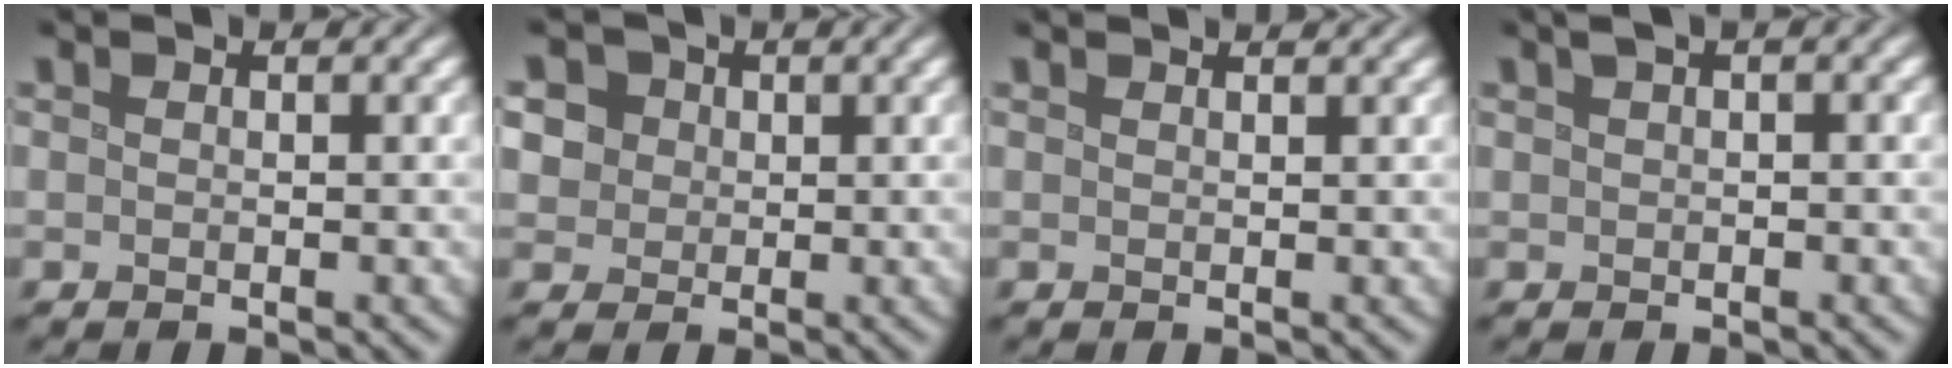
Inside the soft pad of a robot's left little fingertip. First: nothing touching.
{"total": 5.4, "force": [2.3, 4.3, 2.3], "torque": [-0.051, 0.022, 0.025]}
{"total": 1.3, "force": [1.2, 0.1, 0.3], "torque": [-0.010, -0.001, 0.013]}
{"total": 2.0, "force": [1.1, 0.6, 1.6], "torque": [-0.026, 0.008, 0.020]}